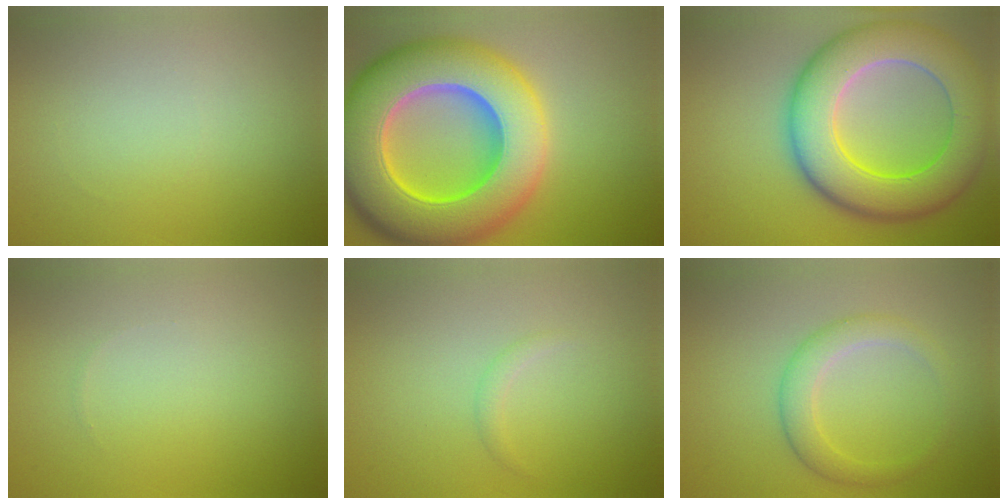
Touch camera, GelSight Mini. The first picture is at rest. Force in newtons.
{"total": 16.4, "press": 16.4, "slide": 0.6}
{"total": 11.1, "press": 11.1, "slide": 0.6}
{"total": 0.0}
{"total": 0.8, "press": 0.8, "slide": 0.1}
{"total": 2.9, "press": 2.9, "slide": 0.1}